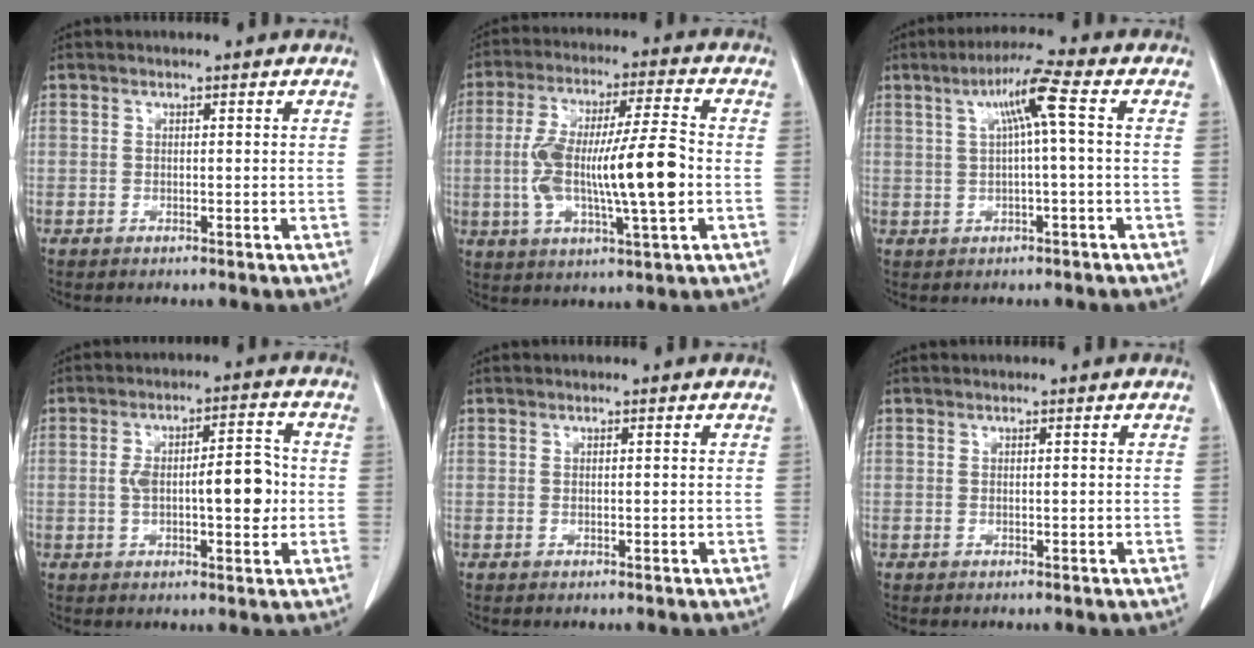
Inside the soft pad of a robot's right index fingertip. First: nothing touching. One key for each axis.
{"total": 15.7, "fx": -1.9, "fy": 2.5, "fz": 15.4, "tx": -0.290, "ty": 0.012, "tz": -0.028}
{"total": 6.6, "fx": 1.3, "fy": -0.2, "fz": 6.4, "tx": -0.117, "ty": 0.017, "tz": 0.026}
{"total": 11.7, "fx": -0.5, "fy": 3.9, "fz": 11.1, "tx": -0.182, "ty": 0.025, "tz": -0.003}
{"total": 0.0}
{"total": 0.0}